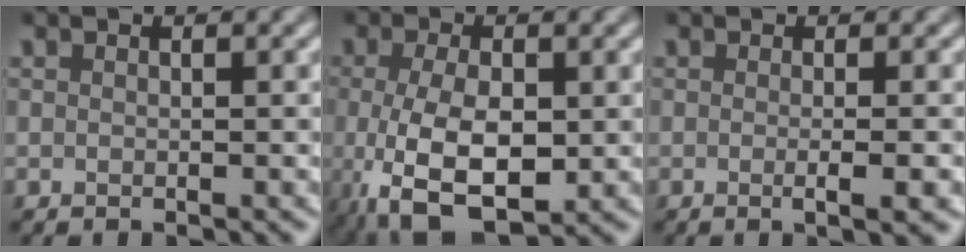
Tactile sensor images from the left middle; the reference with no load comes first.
{"total": 7.3, "force": [-1.3, 3.5, 6.3], "torque": [-0.136, -0.017, -0.017]}
{"total": 3.0, "force": [-0.3, 0.9, 2.9], "torque": [-0.027, -0.001, -0.007]}